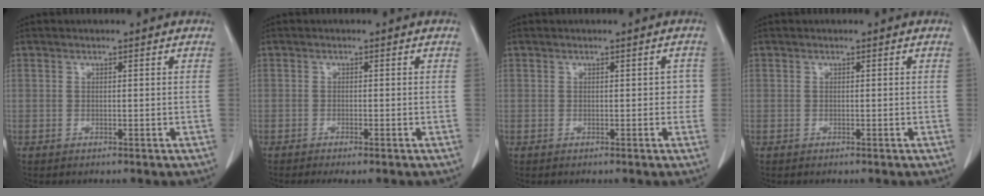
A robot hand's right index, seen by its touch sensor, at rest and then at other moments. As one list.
[{"total": 2.6, "force": [-2.1, 0.0, 1.5], "torque": [-0.022, -0.006, -0.030]}, {"total": 1.6, "force": [0.0, 1.1, 1.1], "torque": [-0.001, 0.016, -0.002]}, {"total": 0.0}]